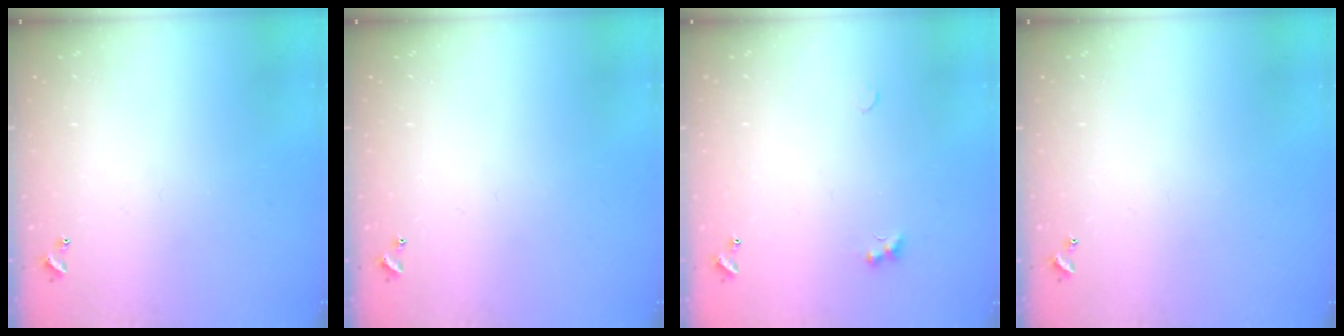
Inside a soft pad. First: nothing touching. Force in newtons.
{"total": 0.0}
{"total": 1.8, "press": 1.7, "slide": 0.4}
{"total": 0.0}